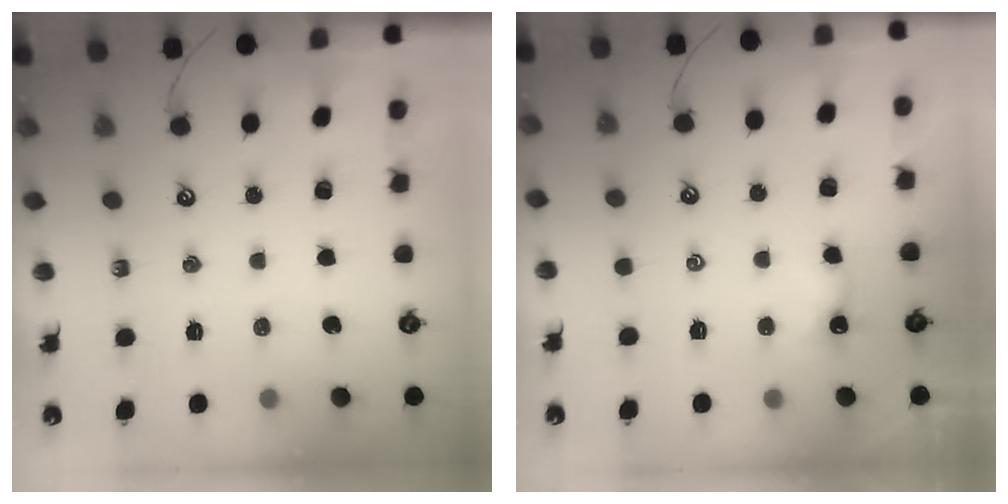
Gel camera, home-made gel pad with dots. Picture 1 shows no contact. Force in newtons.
{"total": 1.3, "press": 1.3, "slide": 0.3}